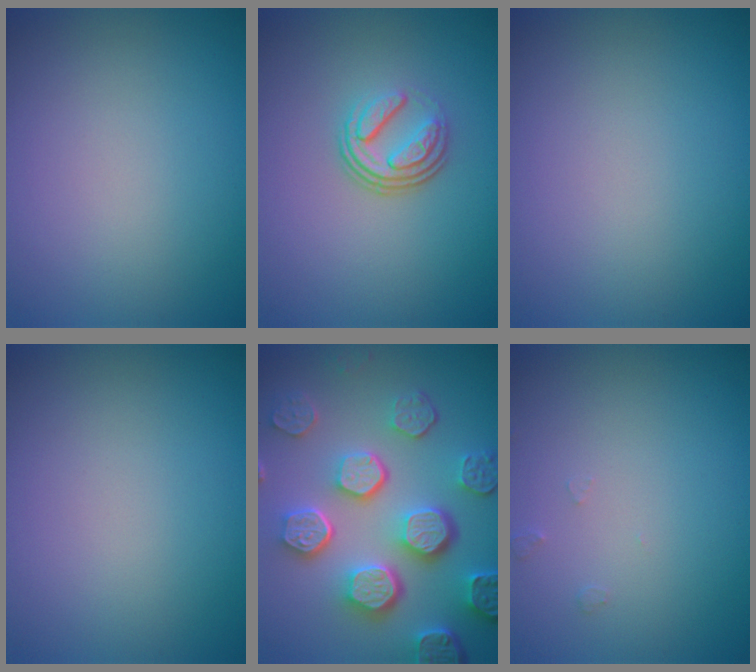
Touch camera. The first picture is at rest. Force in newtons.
{"total": 3.8, "press": 2.5, "slide": 2.8}
{"total": 0.0}
{"total": 0.0}
{"total": 8.2, "press": 6.1, "slide": 5.5}
{"total": 0.6, "press": 0.6, "slide": 0.1}